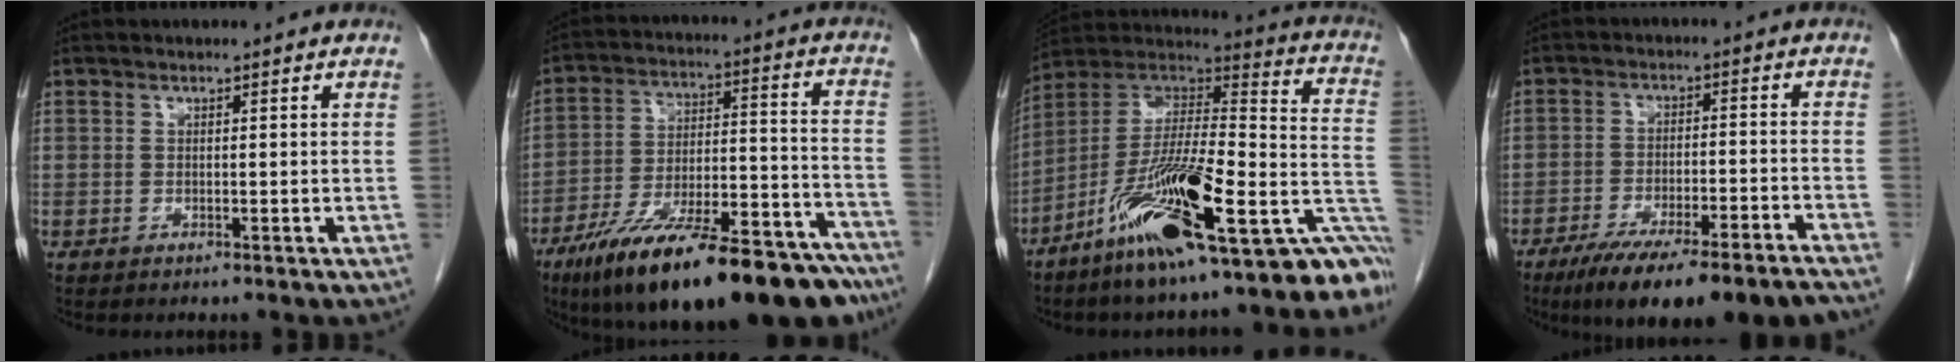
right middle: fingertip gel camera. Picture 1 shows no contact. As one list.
[{"total": 28.2, "force": [-21.4, 5.8, 17.3], "torque": [-0.214, 0.005, -0.327]}, {"total": 28.2, "force": [-17.2, 5.4, 21.6], "torque": [-0.225, 0.045, -0.269]}, {"total": 17.0, "force": [-13.5, 1.7, 10.2], "torque": [-0.123, -0.010, -0.207]}]